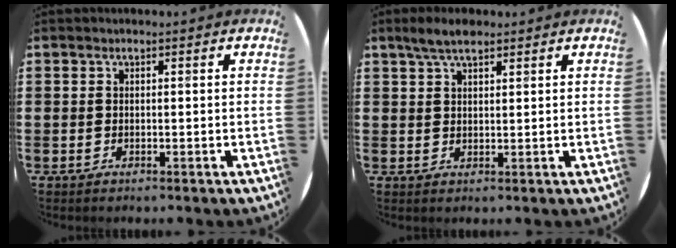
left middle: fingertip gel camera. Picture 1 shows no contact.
{"total": 3.5, "force": [2.8, 1.2, 1.7], "torque": [-0.030, 0.001, 0.049]}